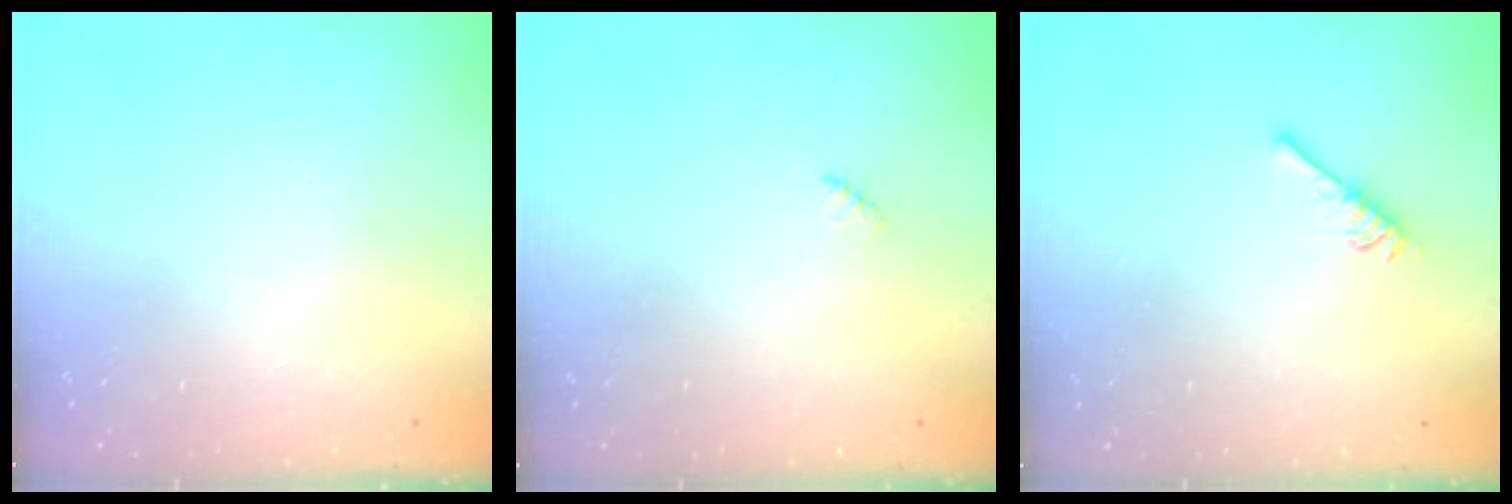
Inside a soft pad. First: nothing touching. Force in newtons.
{"total": 2.3, "press": 2.2, "slide": 0.5}
{"total": 5.0, "press": 4.9, "slide": 0.8}